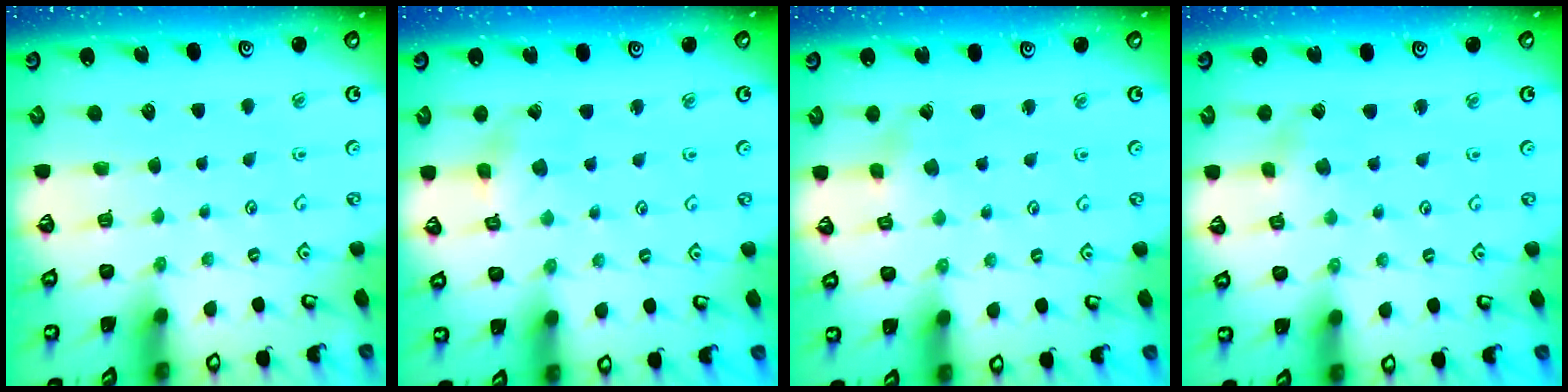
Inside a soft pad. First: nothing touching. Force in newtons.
{"total": 2.3, "press": 2.3, "slide": 0.1}
{"total": 0.7, "press": 0.7, "slide": 0.1}
{"total": 1.8, "press": 1.8, "slide": 0.2}